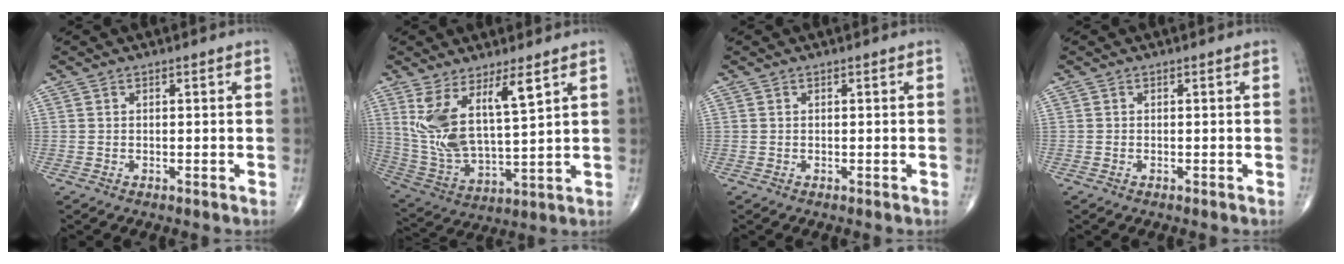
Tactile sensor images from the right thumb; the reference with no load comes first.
{"total": 13.3, "force": [6.4, 4.1, 11.0], "torque": [-0.216, -0.041, 0.138]}
{"total": 0.0}
{"total": 0.0}